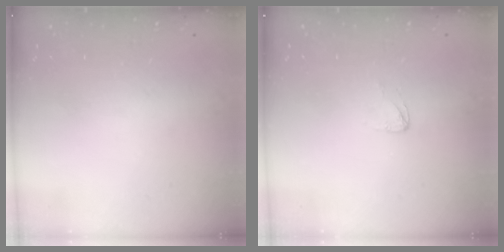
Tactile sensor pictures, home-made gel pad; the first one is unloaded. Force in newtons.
{"total": 2.4, "press": 2.4, "slide": 0.2}